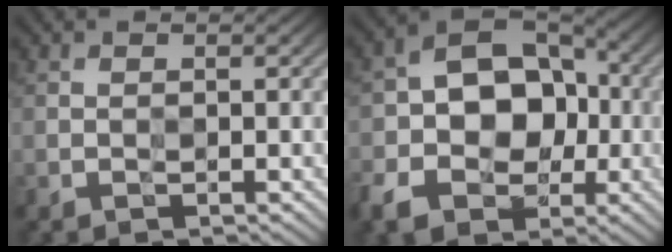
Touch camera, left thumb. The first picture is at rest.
{"total": 12.2, "force": [-2.7, 8.8, 7.9], "torque": [-0.142, -0.009, -0.058]}